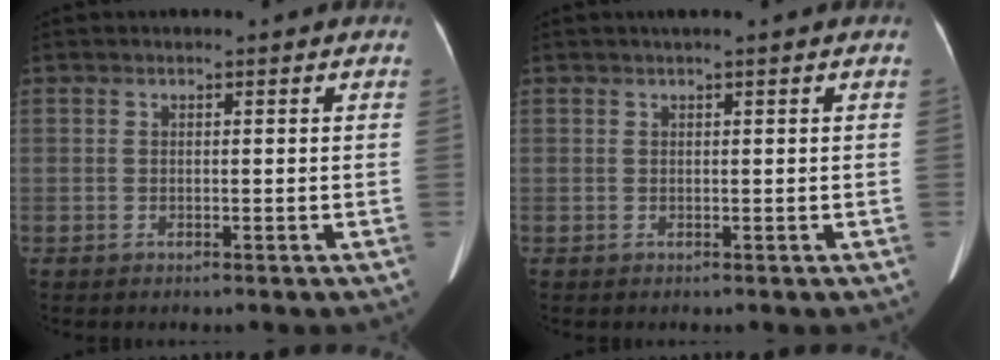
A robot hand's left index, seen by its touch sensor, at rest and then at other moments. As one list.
[{"total": 0.8, "force": [0.4, -0.2, 0.7], "torque": [-0.018, 0.005, 0.013]}]